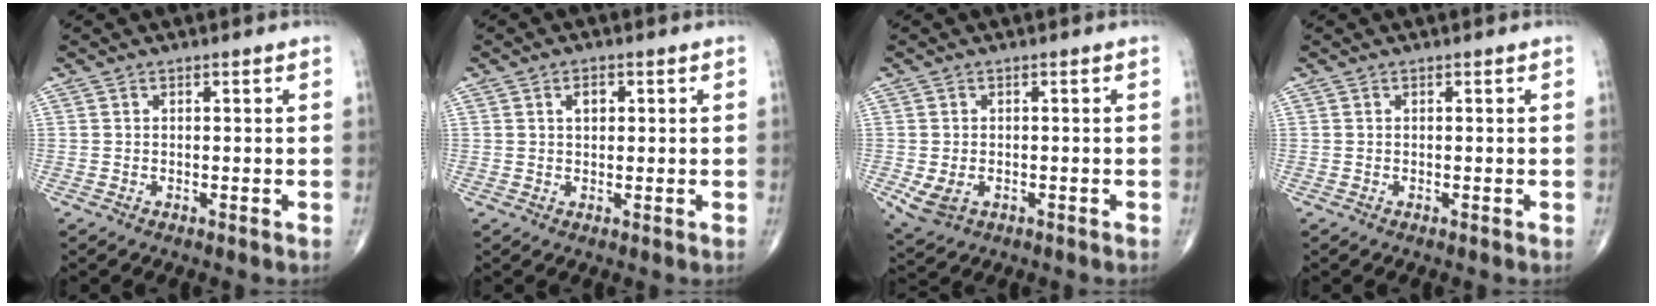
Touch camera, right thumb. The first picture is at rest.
{"total": 2.6, "force": [0.8, 1.6, 1.8], "torque": [-0.024, 0.000, 0.012]}
{"total": 4.2, "force": [-1.1, 2.9, 2.9], "torque": [-0.060, -0.002, -0.009]}
{"total": 0.0}